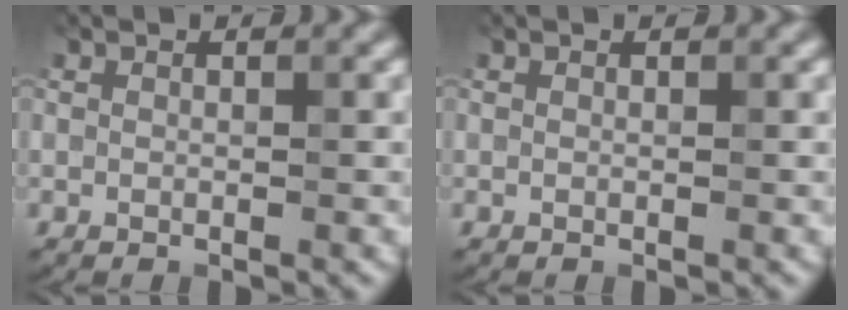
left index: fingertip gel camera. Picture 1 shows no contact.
{"total": 0.0}